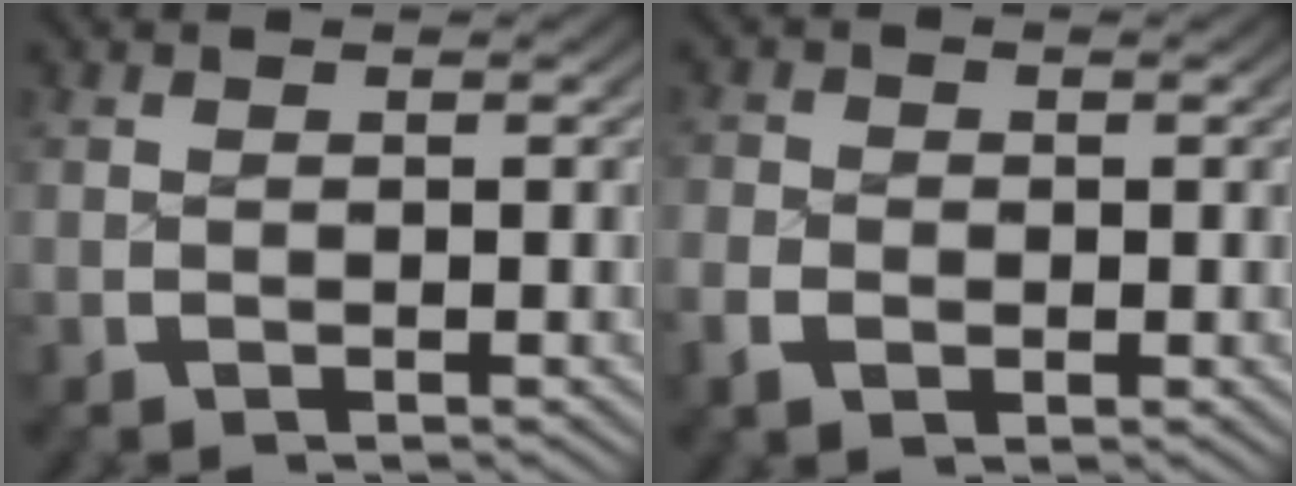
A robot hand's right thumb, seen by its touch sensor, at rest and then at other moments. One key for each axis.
{"total": 2.2, "fx": -0.5, "fy": 1.8, "fz": 1.1, "tx": -0.020, "ty": 0.003, "tz": -0.013}